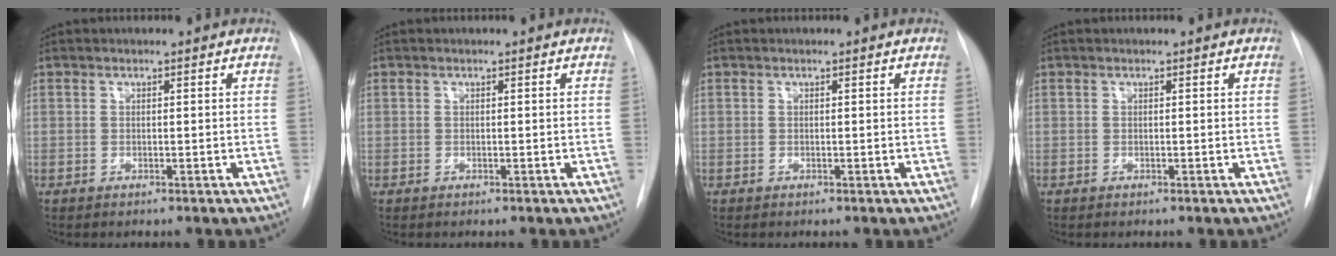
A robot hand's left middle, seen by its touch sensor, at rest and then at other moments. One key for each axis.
{"total": 0.0}
{"total": 0.0}
{"total": 0.0}